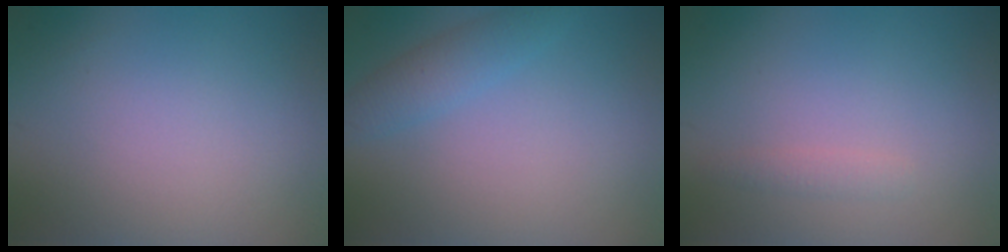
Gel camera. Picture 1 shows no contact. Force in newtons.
{"total": 2.2, "press": 2.2, "slide": 0.0}
{"total": 0.9, "press": 0.9, "slide": 0.0}